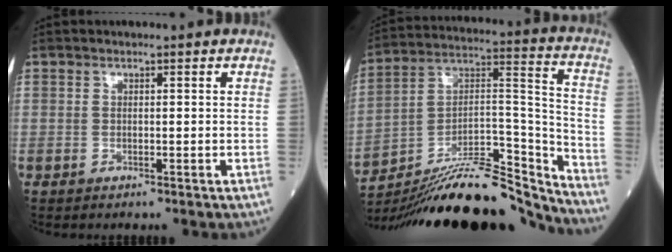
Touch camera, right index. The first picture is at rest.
{"total": 23.4, "force": [-21.7, 1.9, 8.7], "torque": [-0.139, 0.030, -0.351]}